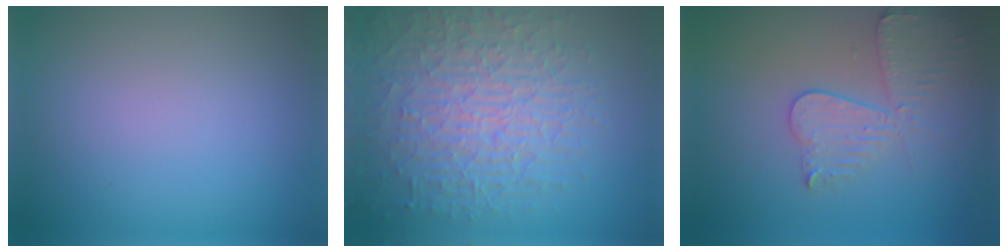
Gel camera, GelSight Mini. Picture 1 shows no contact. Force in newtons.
{"total": 9.0, "press": 6.2, "slide": 6.5}
{"total": 3.6, "press": 3.6, "slide": 0.5}